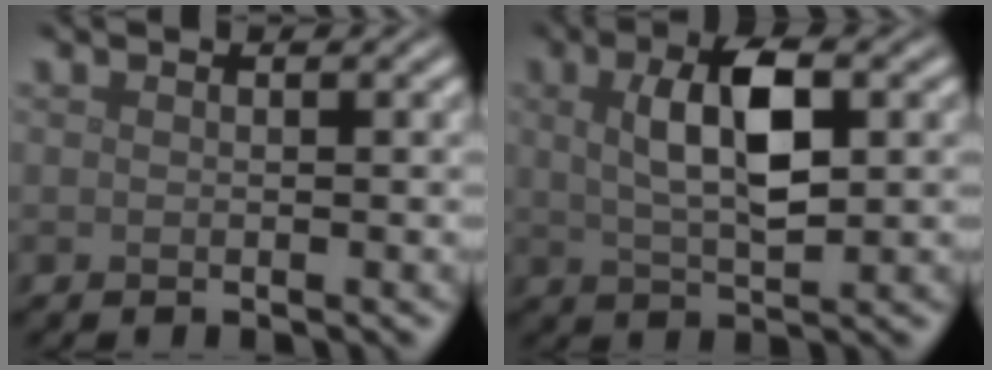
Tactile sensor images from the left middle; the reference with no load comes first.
{"total": 5.9, "force": [1.4, 2.2, 5.3], "torque": [-0.100, 0.007, 0.024]}